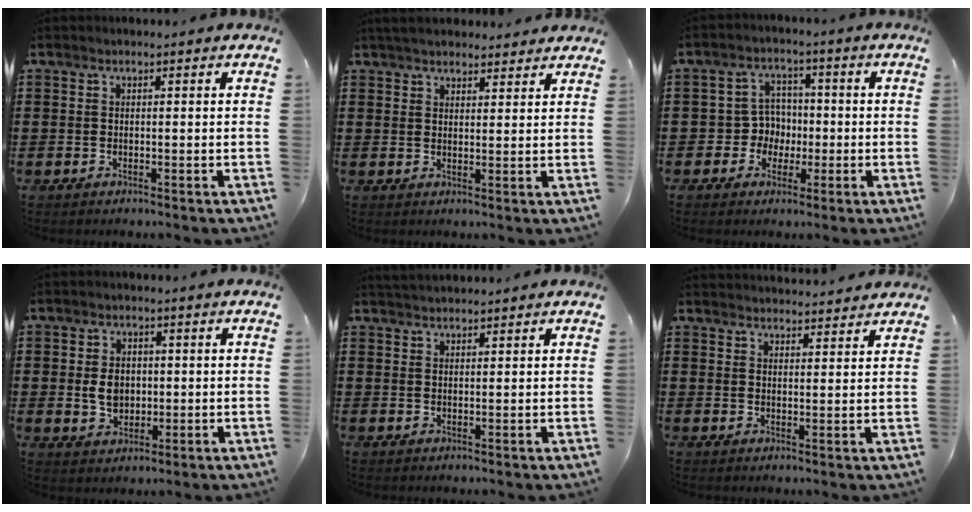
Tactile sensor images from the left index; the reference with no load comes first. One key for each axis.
{"total": 3.6, "fx": 3.5, "fy": 0.7, "fz": 0.7, "tx": -0.022, "ty": -0.002, "tz": 0.068}
{"total": 5.1, "fx": -0.9, "fy": 4.9, "fz": 1.3, "tx": -0.043, "ty": 0.015, "tz": -0.018}
{"total": 4.4, "fx": 0.0, "fy": 3.4, "fz": 2.9, "tx": -0.055, "ty": 0.006, "tz": -0.004}
{"total": 1.6, "fx": 1.6, "fy": 0.1, "fz": 0.1, "tx": -0.006, "ty": 0.002, "tz": 0.031}
{"total": 2.7, "fx": 2.7, "fy": 0.0, "fz": -0.1, "tx": -0.005, "ty": -0.009, "tz": 0.052}